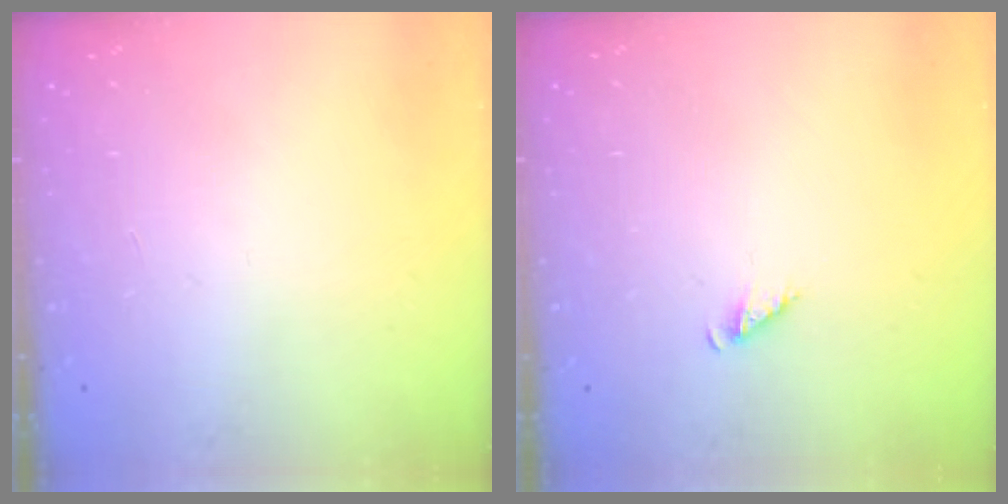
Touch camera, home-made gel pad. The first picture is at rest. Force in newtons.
{"total": 2.0, "press": 1.9, "slide": 0.3}